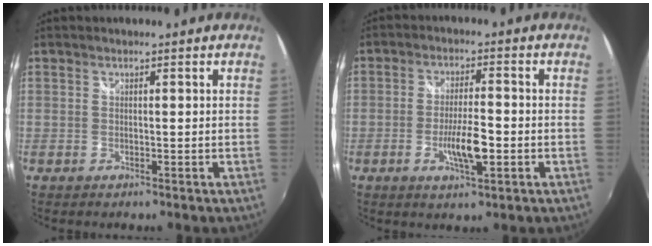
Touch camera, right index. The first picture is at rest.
{"total": 6.9, "force": [-2.2, 2.0, 6.3], "torque": [-0.121, -0.004, -0.038]}